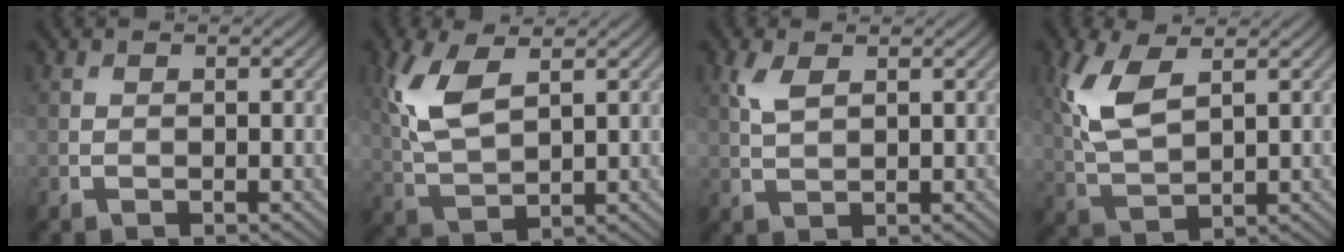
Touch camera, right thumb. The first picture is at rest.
{"total": 7.9, "force": [3.1, 3.7, 6.3], "torque": [-0.158, 0.006, 0.061]}
{"total": 2.9, "force": [1.4, 1.3, 2.2], "torque": [-0.059, 0.003, 0.030]}
{"total": 7.7, "force": [3.0, 3.5, 6.2], "torque": [-0.155, 0.005, 0.060]}